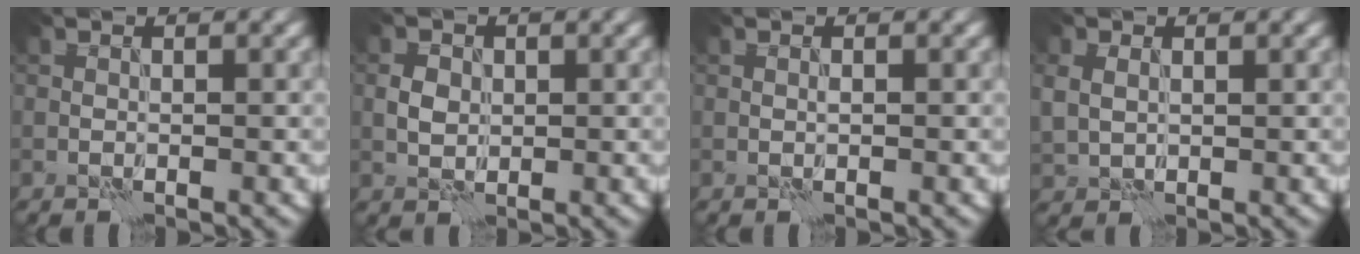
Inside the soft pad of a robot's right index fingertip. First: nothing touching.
{"total": 1.9, "force": [0.2, 1.5, 1.1], "torque": [-0.022, 0.001, 0.001]}
{"total": 0.0}
{"total": 2.4, "force": [0.6, 1.9, 1.4], "torque": [-0.037, 0.002, 0.015]}